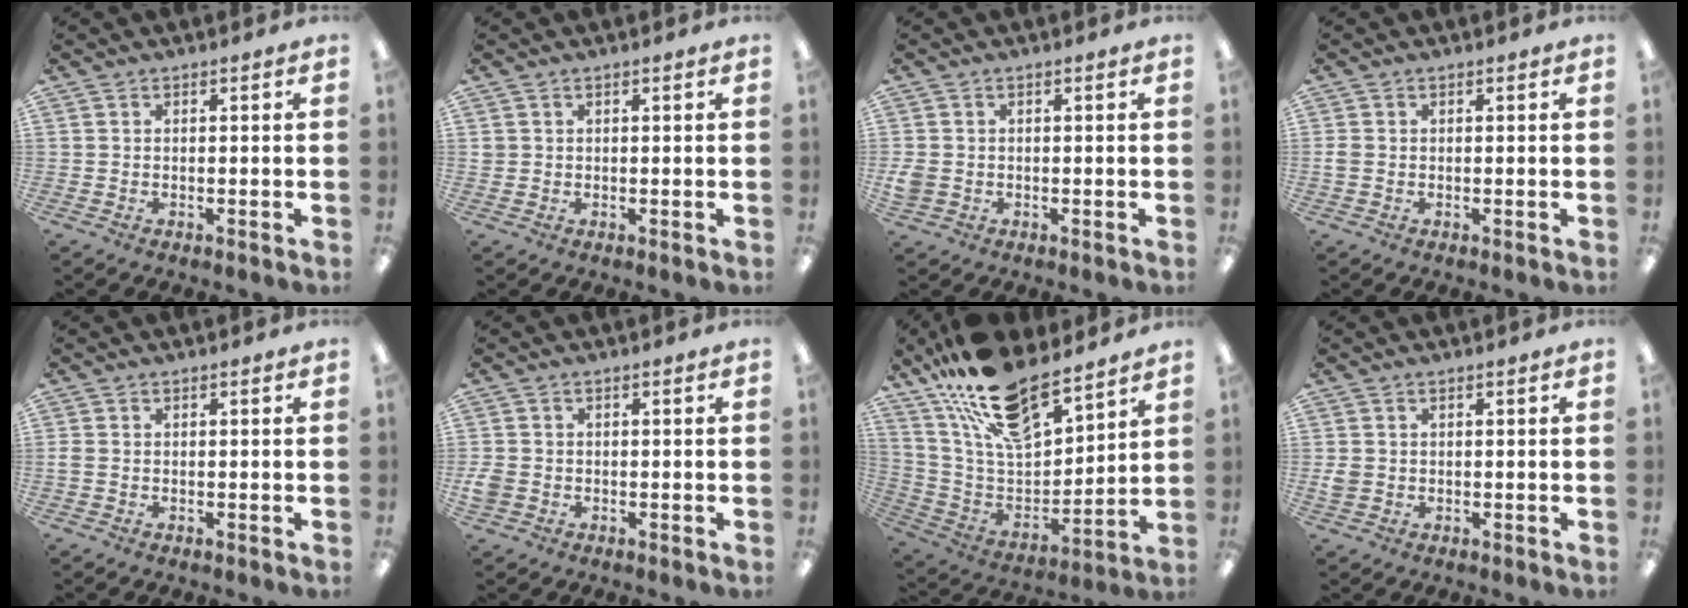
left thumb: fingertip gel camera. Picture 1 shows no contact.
{"total": 0.8, "force": [0.2, 0.8, 0.1], "torque": [-0.003, 0.004, 0.004]}
{"total": 2.8, "force": [-0.4, 2.4, 1.4], "torque": [-0.022, 0.006, -0.006]}
{"total": 1.4, "force": [-0.2, 1.1, 0.9], "torque": [-0.016, 0.004, -0.004]}
{"total": 1.0, "force": [-0.1, 0.7, 0.7], "torque": [-0.015, 0.004, -0.003]}
{"total": 2.8, "force": [-0.7, 2.3, 1.3], "torque": [-0.027, 0.002, -0.014]}
{"total": 21.4, "force": [16.6, 7.9, 10.8], "torque": [-0.207, -0.098, 0.296]}
{"total": 2.2, "force": [0.0, 1.9, 1.1], "torque": [-0.012, 0.003, -0.003]}